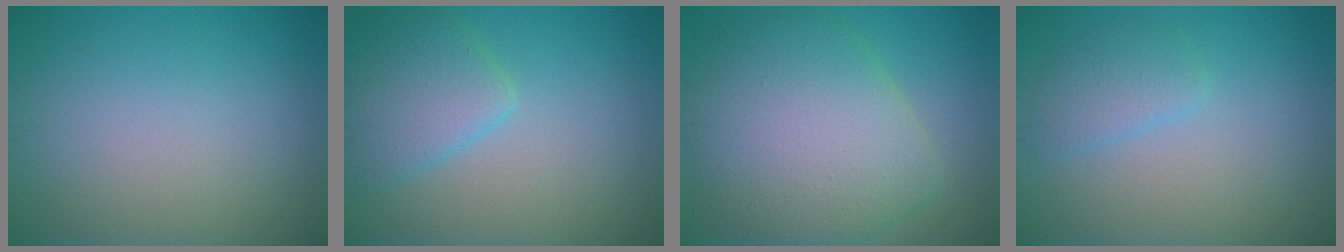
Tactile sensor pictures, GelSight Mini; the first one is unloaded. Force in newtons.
{"total": 4.0, "press": 4.0, "slide": 0.2}
{"total": 10.1, "press": 10.1, "slide": 0.5}
{"total": 2.2, "press": 2.1, "slide": 0.2}